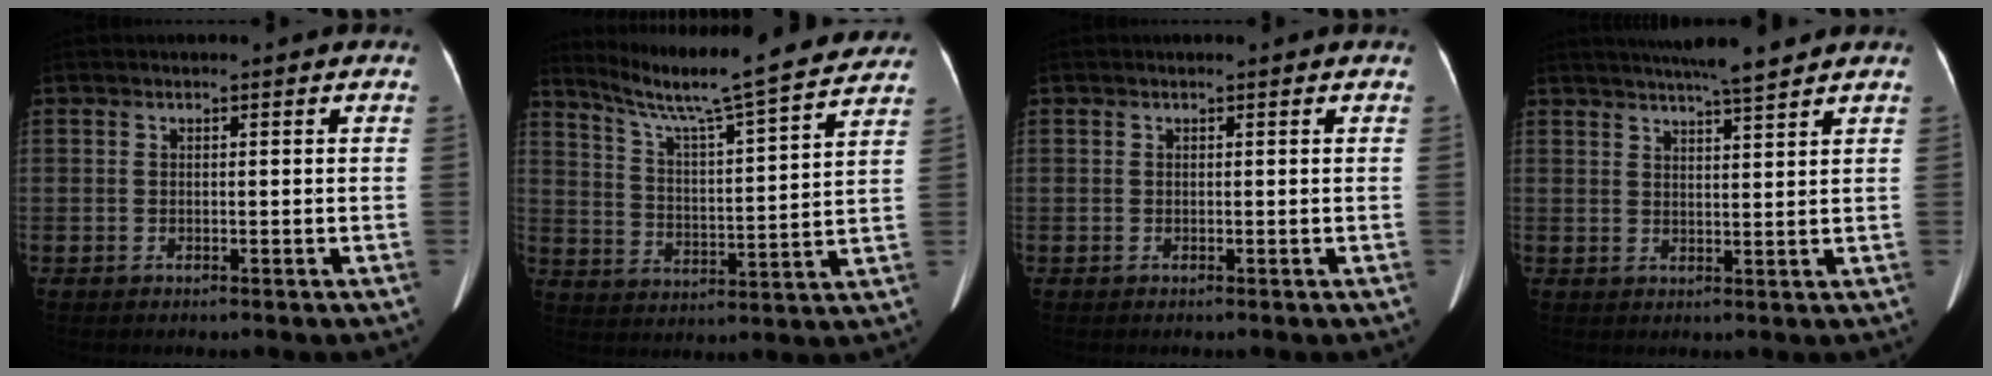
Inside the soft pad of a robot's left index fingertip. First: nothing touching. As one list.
[{"total": 20.4, "force": [18.2, -0.4, 9.1], "torque": [-0.156, -0.013, 0.263]}, {"total": 0.0}, {"total": 8.0, "force": [6.9, -0.5, 3.9], "torque": [-0.065, 0.010, 0.099]}]